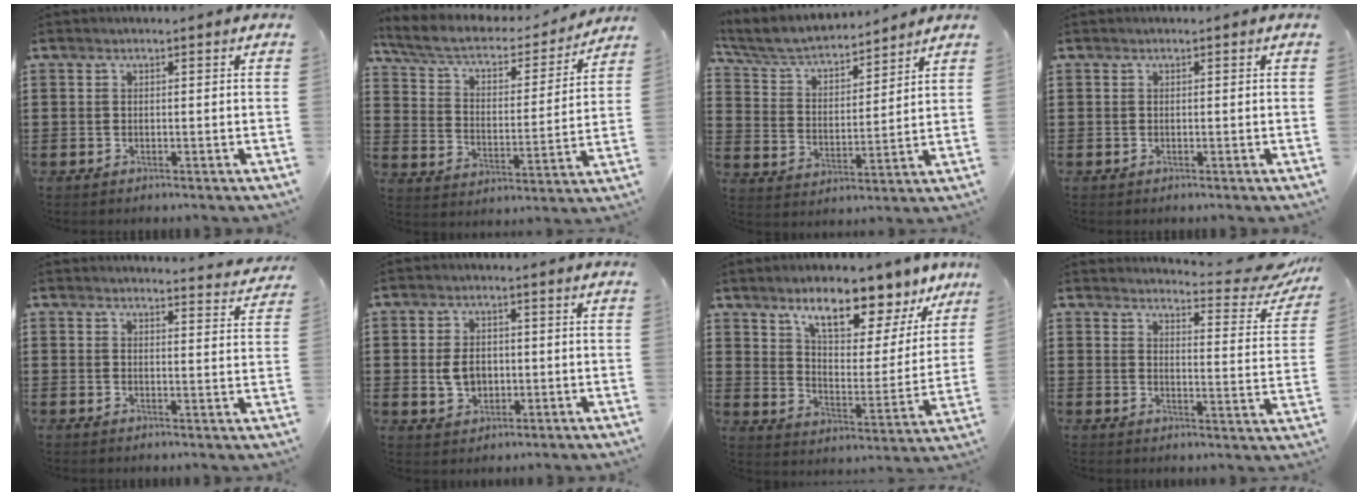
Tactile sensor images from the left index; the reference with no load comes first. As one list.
[{"total": 5.7, "force": [4.5, 2.0, 2.9], "torque": [-0.078, -0.029, 0.072]}, {"total": 5.4, "force": [4.9, 1.2, 1.9], "torque": [-0.062, -0.029, 0.081]}, {"total": 0.0}, {"total": 3.0, "force": [3.0, -0.1, 0.5], "torque": [-0.012, -0.017, 0.053]}, {"total": 4.5, "force": [-0.1, 3.3, 3.2], "torque": [-0.056, 0.000, -0.009]}, {"total": 10.4, "force": [8.5, 2.6, 5.3], "torque": [-0.095, -0.049, 0.144]}, {"total": 5.2, "force": [4.8, 0.4, 2.0], "torque": [-0.036, -0.036, 0.077]}]